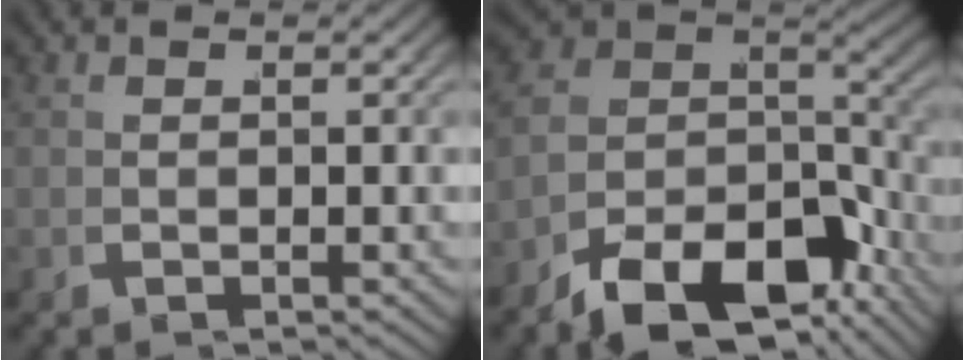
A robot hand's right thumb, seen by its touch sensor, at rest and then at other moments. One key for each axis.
{"total": 11.3, "fx": -4.4, "fy": 6.6, "fz": 8.1, "tx": -0.144, "ty": -0.030, "tz": -0.058}